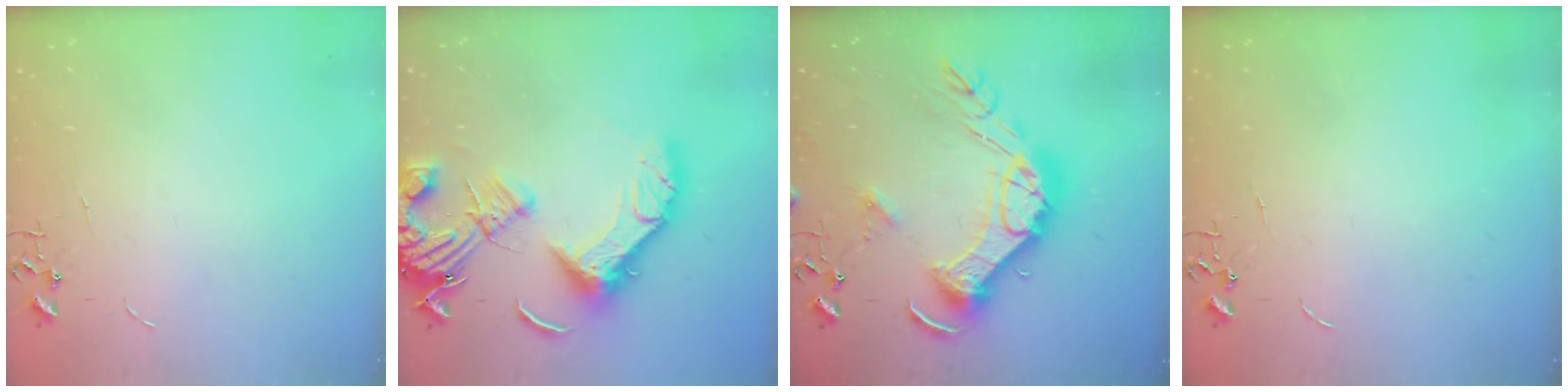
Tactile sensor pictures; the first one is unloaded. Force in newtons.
{"total": 20.2, "press": 20.1, "slide": 2.4}
{"total": 22.4, "press": 22.3, "slide": 2.4}
{"total": 0.0}